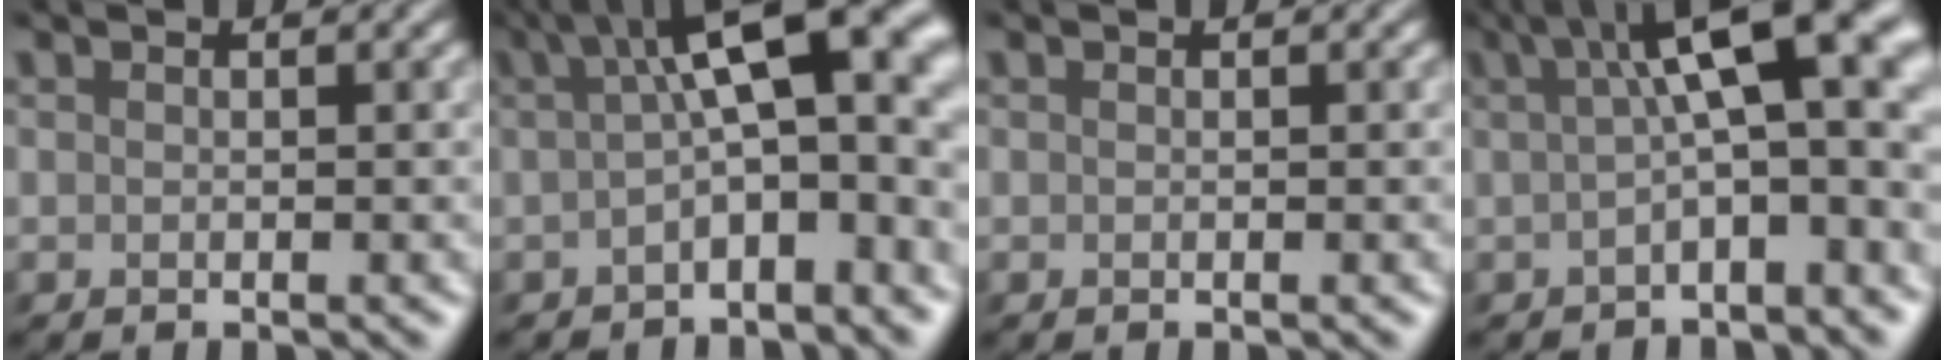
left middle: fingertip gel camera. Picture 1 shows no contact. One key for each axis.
{"total": 11.0, "fx": 1.2, "fy": 4.1, "fz": 10.1, "tx": -0.121, "ty": 0.022, "tz": 0.009}
{"total": 0.0}
{"total": 10.0, "fx": 1.9, "fy": 3.0, "fz": 9.4, "tx": -0.117, "ty": 0.025, "tz": 0.021}